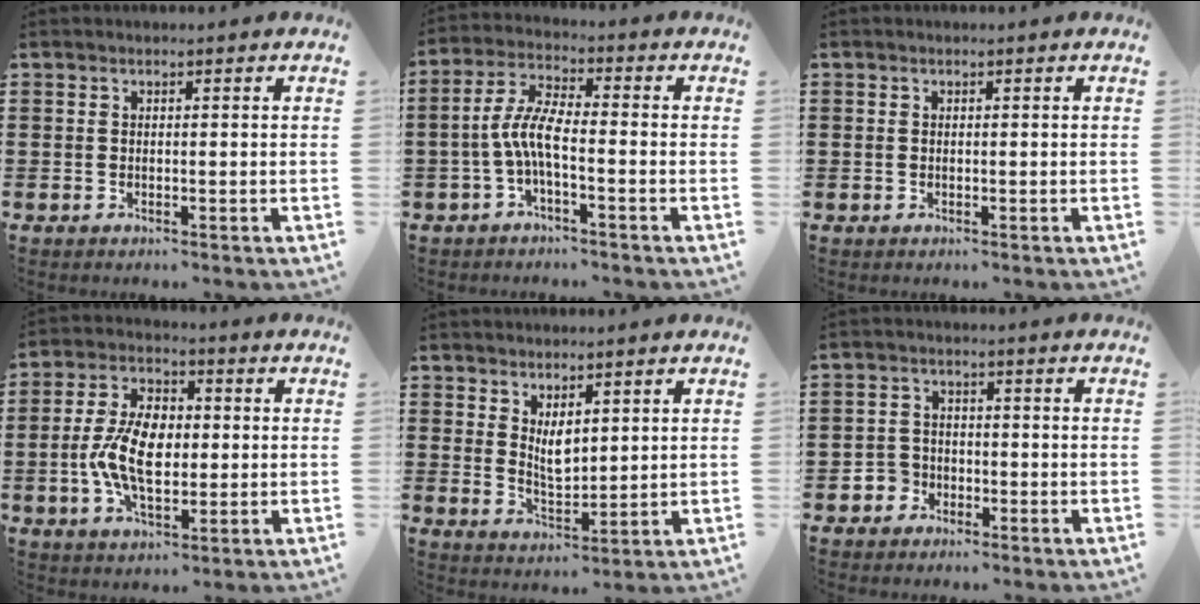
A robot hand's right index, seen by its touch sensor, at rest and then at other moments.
{"total": 6.0, "force": [-1.9, 1.5, 5.5], "torque": [-0.133, -0.009, -0.042]}
{"total": 0.5, "force": [0.0, 0.5, 0.0], "torque": [0.000, 0.004, 0.000]}
{"total": 8.9, "force": [-1.0, 5.1, 7.3], "torque": [-0.166, 0.005, -0.024]}
{"total": 3.8, "force": [2.0, 1.8, 2.7], "torque": [-0.048, -0.007, 0.036]}
{"total": 2.8, "force": [-1.7, 2.2, 0.6], "torque": [-0.029, 0.000, -0.039]}